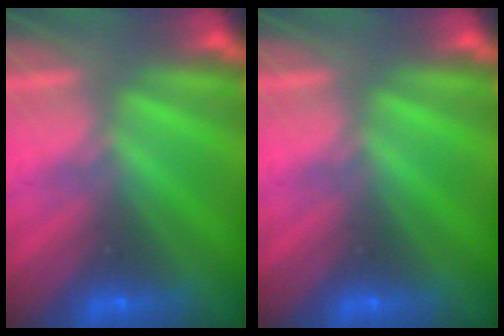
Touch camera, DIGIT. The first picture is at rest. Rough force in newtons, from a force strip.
{"total": 0.0}